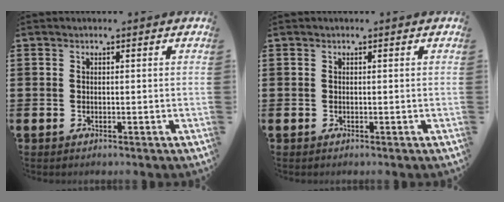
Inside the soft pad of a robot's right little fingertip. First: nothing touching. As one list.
[{"total": 0.0}]